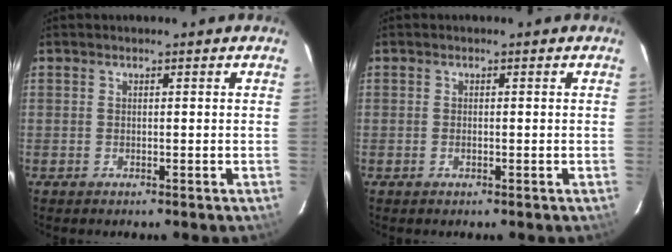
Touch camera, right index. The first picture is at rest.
{"total": 0.7, "force": [-0.2, 0.3, 0.5], "torque": [-0.011, 0.002, -0.004]}